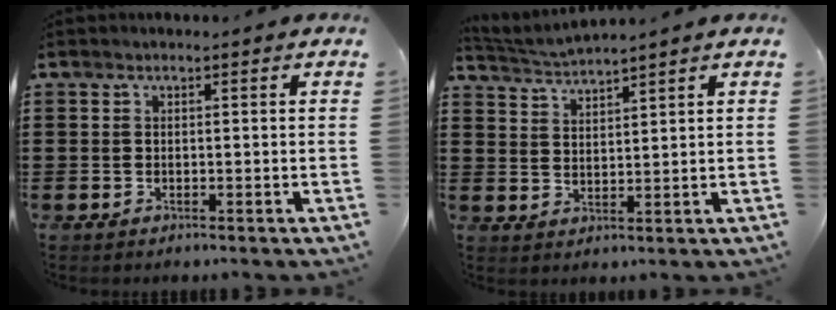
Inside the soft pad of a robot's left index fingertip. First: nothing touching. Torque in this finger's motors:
{"motor_torque": [0.06, 0.07, -0.05, 0.01]}